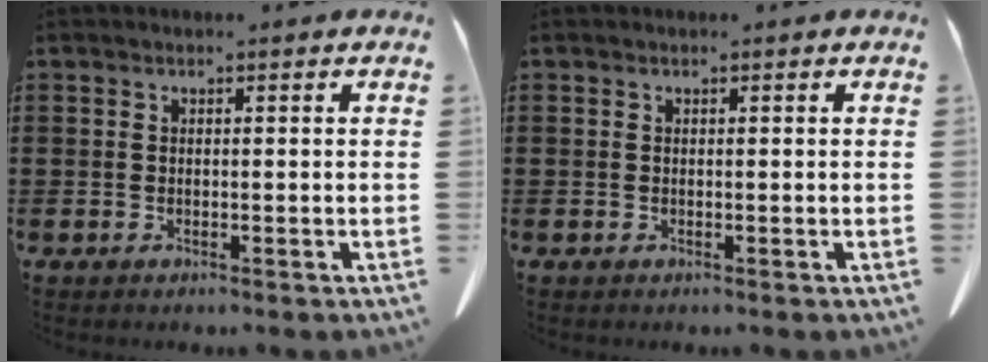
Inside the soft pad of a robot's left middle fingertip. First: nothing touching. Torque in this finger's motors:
{"motor_torque": [-0.24, 0.24, -0.03, 0.00]}